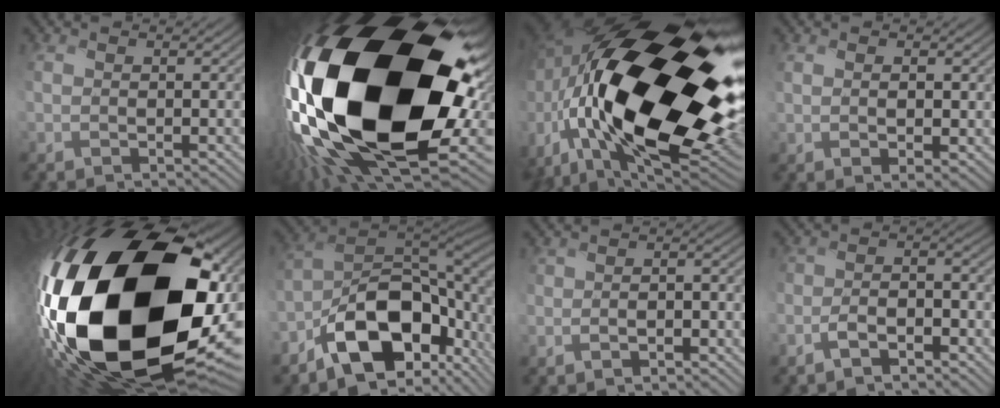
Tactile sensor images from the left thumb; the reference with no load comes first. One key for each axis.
{"total": 25.1, "fx": 1.0, "fy": 14.2, "fz": 20.6, "tx": -0.440, "ty": -0.099, "tz": 0.035}
{"total": 24.0, "fx": -0.5, "fy": 11.5, "fz": 21.0, "tx": -0.436, "ty": -0.037, "tz": -0.033}
{"total": 2.0, "fx": 0.5, "fy": 1.2, "fz": 1.5, "tx": -0.032, "ty": -0.006, "tz": 0.015}
{"total": 25.3, "fx": -1.4, "fy": 15.4, "fz": 20.0, "tx": -0.441, "ty": -0.102, "tz": 0.001}
{"total": 17.1, "fx": -6.5, "fy": 10.1, "fz": 12.1, "tx": -0.204, "ty": -0.023, "tz": -0.105}
{"total": 2.5, "fx": -1.5, "fy": 1.7, "fz": 1.1, "tx": -0.012, "ty": 0.003, "tz": -0.029}
{"total": 4.2, "fx": -3.2, "fy": 1.9, "fz": 1.9, "tx": -0.036, "ty": 0.003, "tz": -0.065}